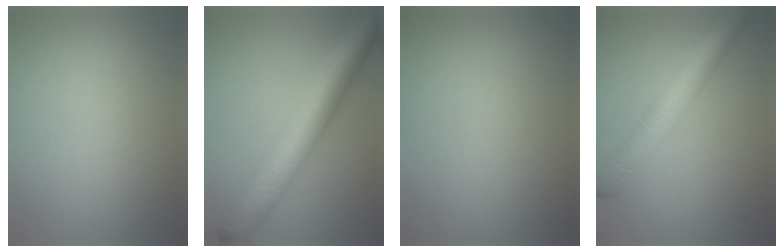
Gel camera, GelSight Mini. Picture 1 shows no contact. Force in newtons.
{"total": 9.2, "press": 9.2, "slide": 0.1}
{"total": 0.0}
{"total": 5.2, "press": 5.2, "slide": 0.1}